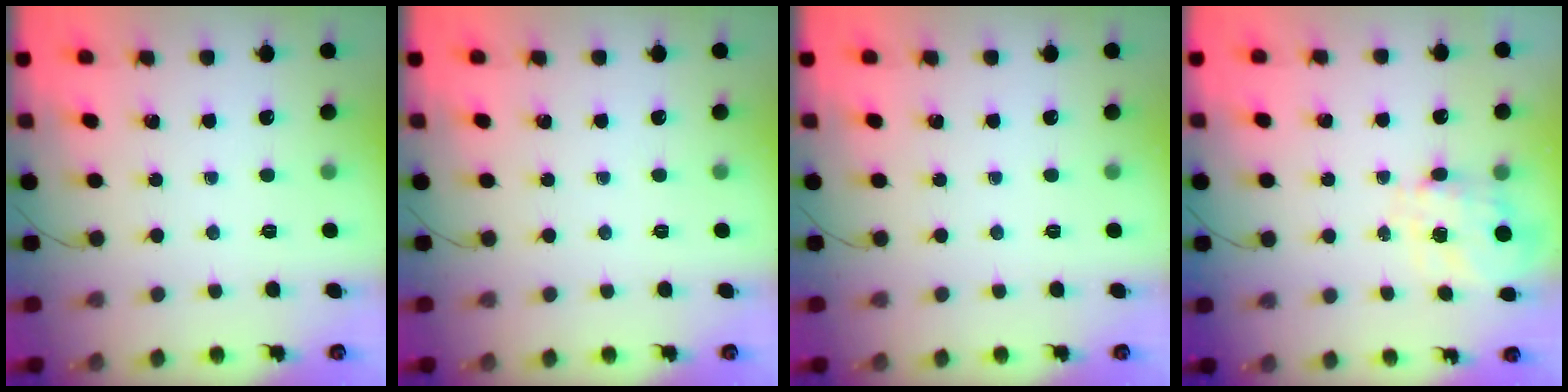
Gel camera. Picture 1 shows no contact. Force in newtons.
{"total": 0.0}
{"total": 0.0}
{"total": 5.2, "press": 5.1, "slide": 0.8}